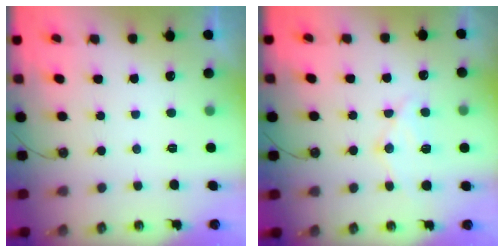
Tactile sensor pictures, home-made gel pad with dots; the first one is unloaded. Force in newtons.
{"total": 10.8, "press": 10.8, "slide": 0.5}